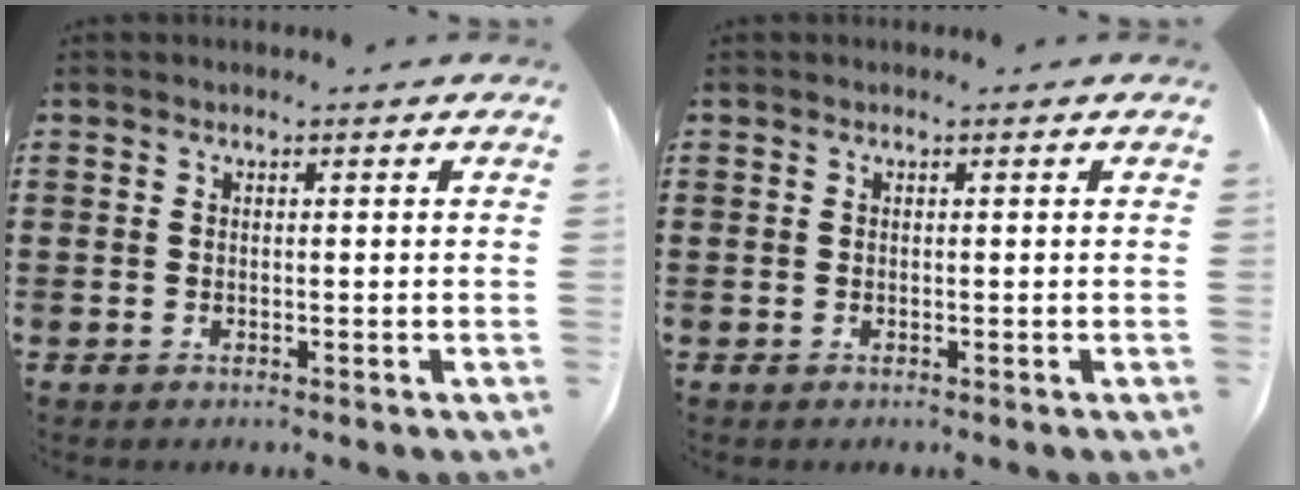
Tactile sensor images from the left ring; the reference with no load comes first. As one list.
[{"total": 0.0}]